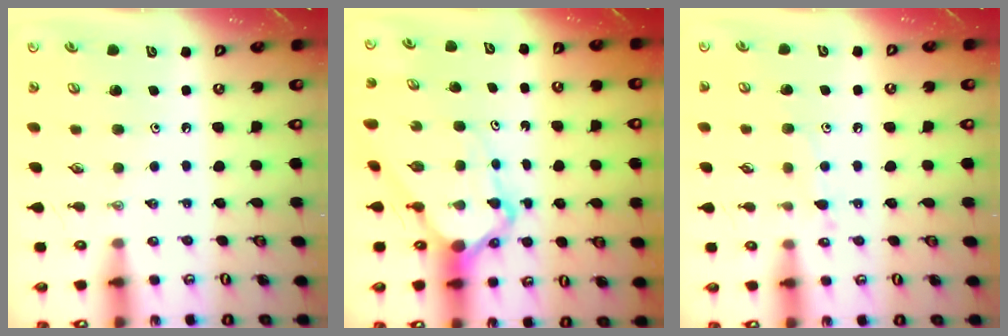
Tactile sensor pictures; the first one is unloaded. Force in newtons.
{"total": 6.6, "press": 6.6, "slide": 0.6}
{"total": 8.6, "press": 8.6, "slide": 0.6}